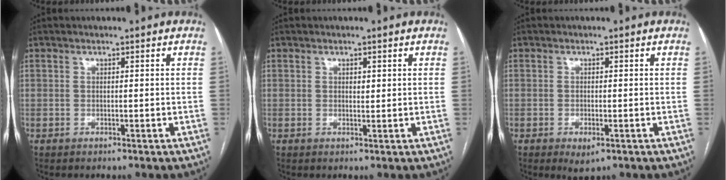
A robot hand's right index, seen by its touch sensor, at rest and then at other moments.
{"total": 0.9, "force": [0.4, 0.4, 0.7], "torque": [-0.012, -0.002, 0.006]}
{"total": 2.6, "force": [-1.3, 1.0, 2.0], "torque": [-0.034, -0.003, -0.013]}